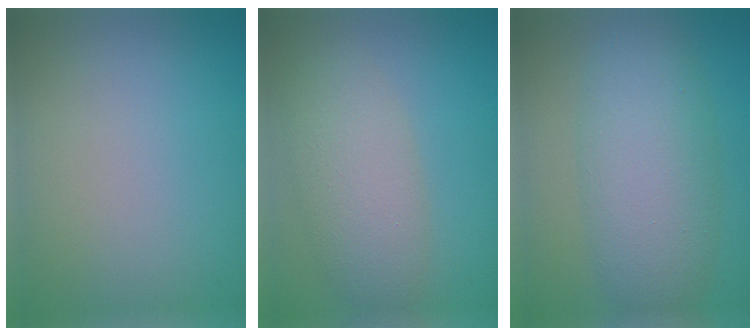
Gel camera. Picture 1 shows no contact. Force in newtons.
{"total": 5.1, "press": 5.1, "slide": 0.3}
{"total": 7.2, "press": 7.2, "slide": 0.2}